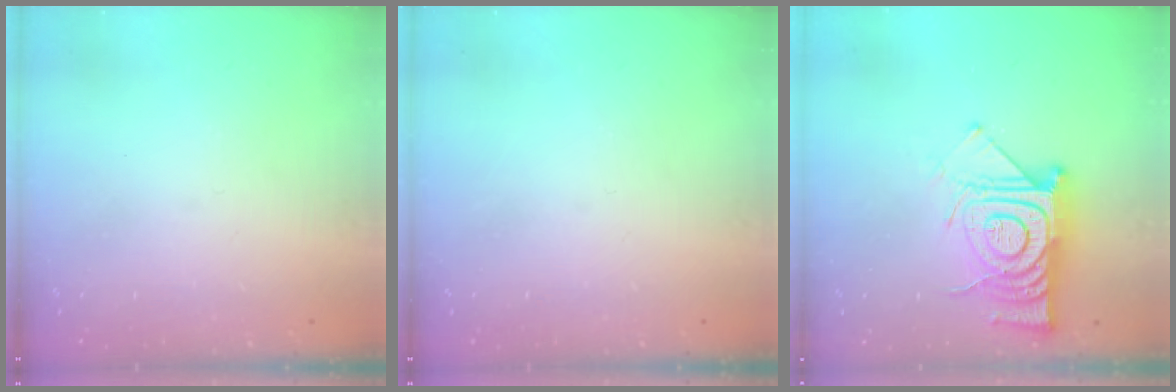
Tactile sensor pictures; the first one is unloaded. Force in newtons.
{"total": 0.0}
{"total": 15.0, "press": 14.9, "slide": 1.3}